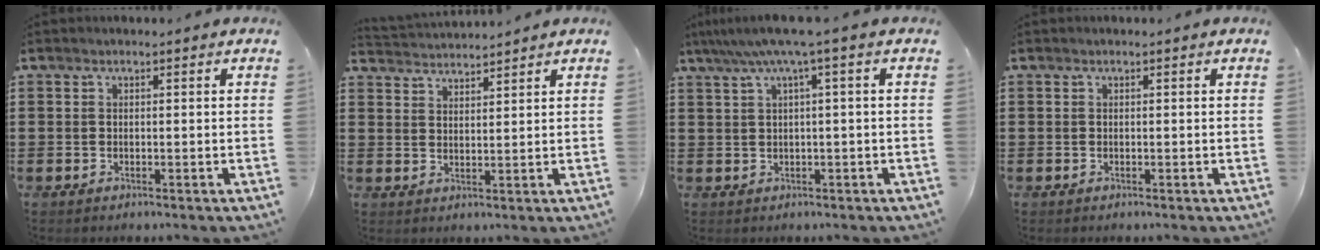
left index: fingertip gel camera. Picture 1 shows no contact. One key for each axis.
{"total": 2.6, "fx": 2.6, "fy": -0.2, "fz": -0.4, "tx": -0.002, "ty": -0.010, "tz": 0.048}
{"total": 4.8, "fx": 1.4, "fy": -0.4, "fz": 4.6, "tx": -0.090, "ty": -0.003, "tz": 0.022}
{"total": 0.0}